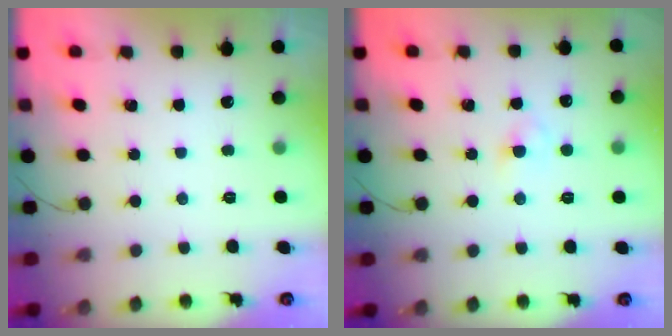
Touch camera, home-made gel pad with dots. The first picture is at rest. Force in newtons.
{"total": 2.6, "press": 2.4, "slide": 1.1}